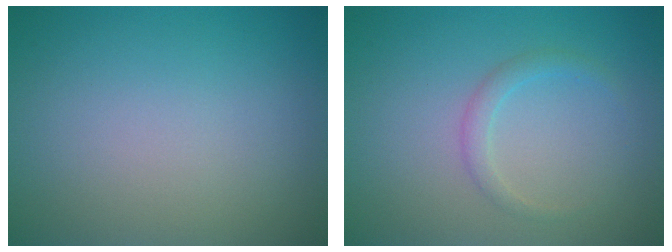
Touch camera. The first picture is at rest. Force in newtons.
{"total": 1.4, "press": 1.4, "slide": 0.0}